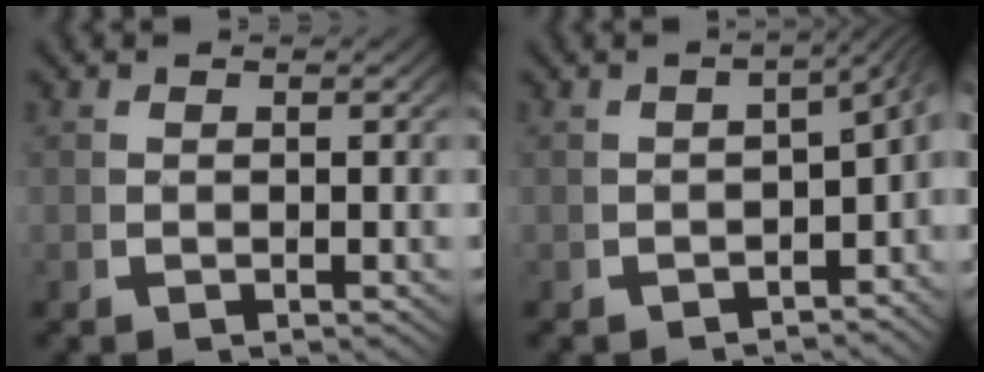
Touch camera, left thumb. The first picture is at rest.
{"total": 5.3, "force": [-0.6, 3.7, 3.8], "torque": [-0.038, 0.018, -0.020]}